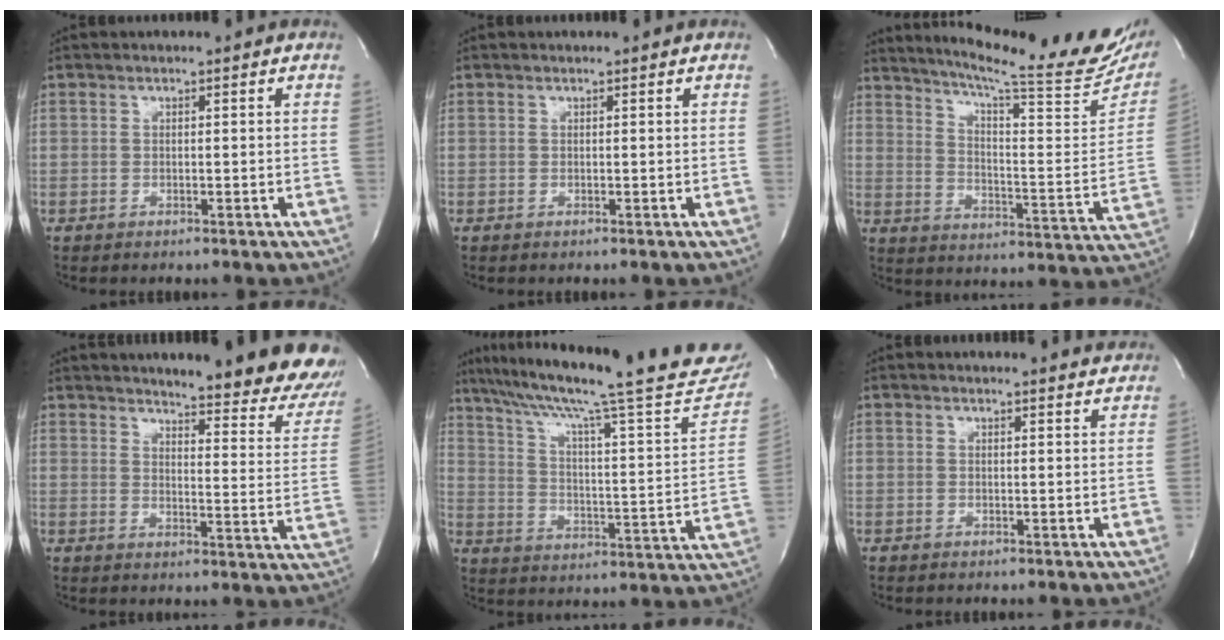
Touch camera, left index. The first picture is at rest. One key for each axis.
{"total": 0.0}
{"total": 24.9, "fx": 21.5, "fy": 1.1, "fz": 12.6, "tx": -0.195, "ty": -0.079, "tz": 0.279}
{"total": 22.4, "fx": 20.1, "fy": 3.0, "fz": 9.4, "tx": -0.115, "ty": -0.092, "tz": 0.225}
{"total": 30.4, "fx": 25.1, "fy": 2.4, "fz": 17.0, "tx": -0.260, "ty": -0.042, "tz": 0.330}
{"total": 4.6, "fx": 4.6, "fy": 0.4, "fz": 0.4, "tx": -0.008, "ty": -0.004, "tz": 0.036}